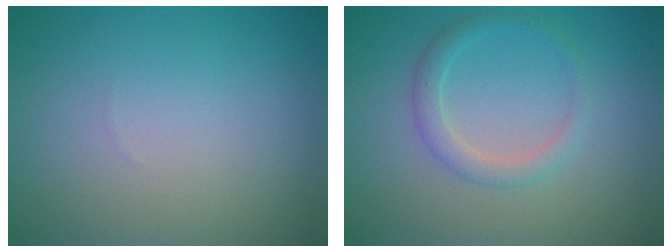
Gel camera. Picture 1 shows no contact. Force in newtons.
{"total": 2.0, "press": 2.0, "slide": 0.0}